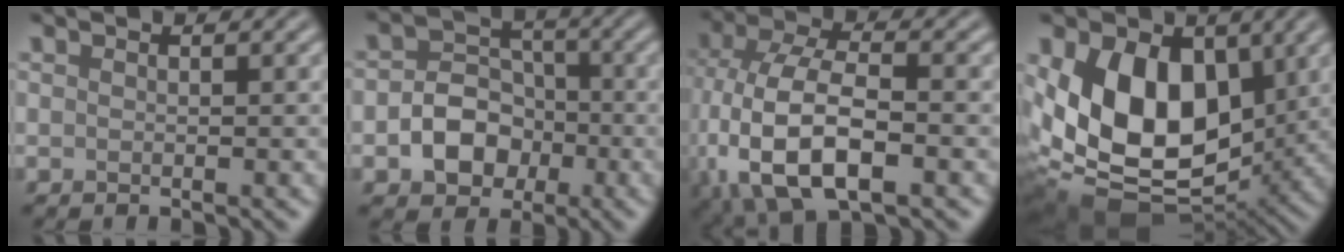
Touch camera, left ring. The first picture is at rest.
{"total": 5.3, "force": [-1.6, 4.2, 2.9], "torque": [-0.029, 0.000, -0.035]}
{"total": 12.2, "force": [-3.4, 6.2, 9.9], "torque": [-0.210, -0.012, -0.059]}
{"total": 12.6, "force": [1.8, 8.4, 9.3], "torque": [-0.168, -0.015, 0.026]}